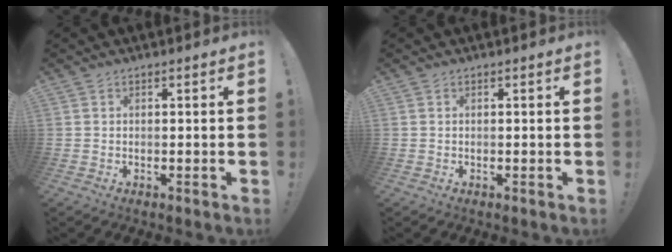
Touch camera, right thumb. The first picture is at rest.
{"total": 0.0}